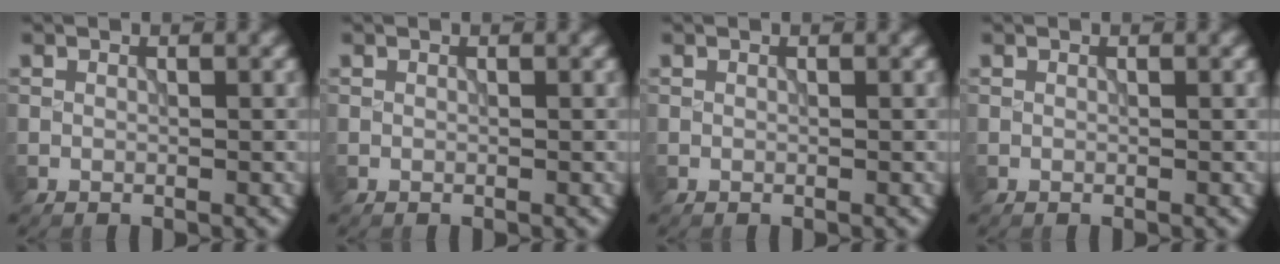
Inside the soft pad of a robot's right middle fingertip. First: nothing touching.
{"total": 0.0}
{"total": 0.0}
{"total": 0.0}